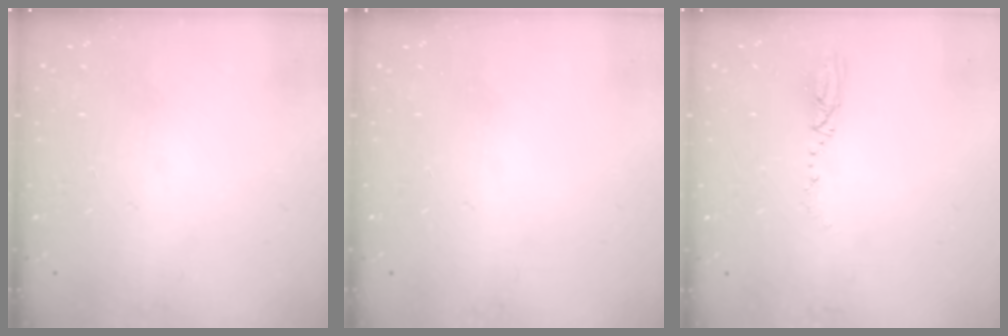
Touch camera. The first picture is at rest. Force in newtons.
{"total": 0.0}
{"total": 3.3, "press": 3.3, "slide": 0.4}